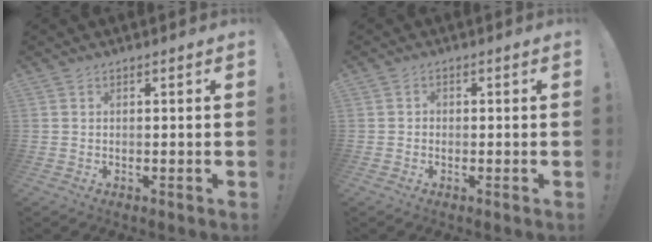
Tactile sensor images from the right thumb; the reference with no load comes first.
{"total": 1.3, "force": [-0.7, 1.0, 0.3], "torque": [-0.008, 0.006, -0.013]}